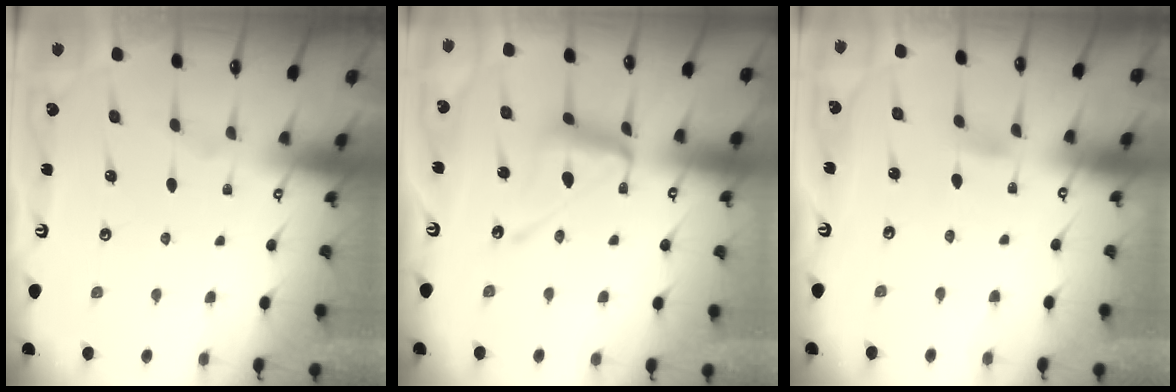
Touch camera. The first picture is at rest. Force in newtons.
{"total": 12.9, "press": 12.8, "slide": 1.0}
{"total": 2.5, "press": 2.5, "slide": 0.3}